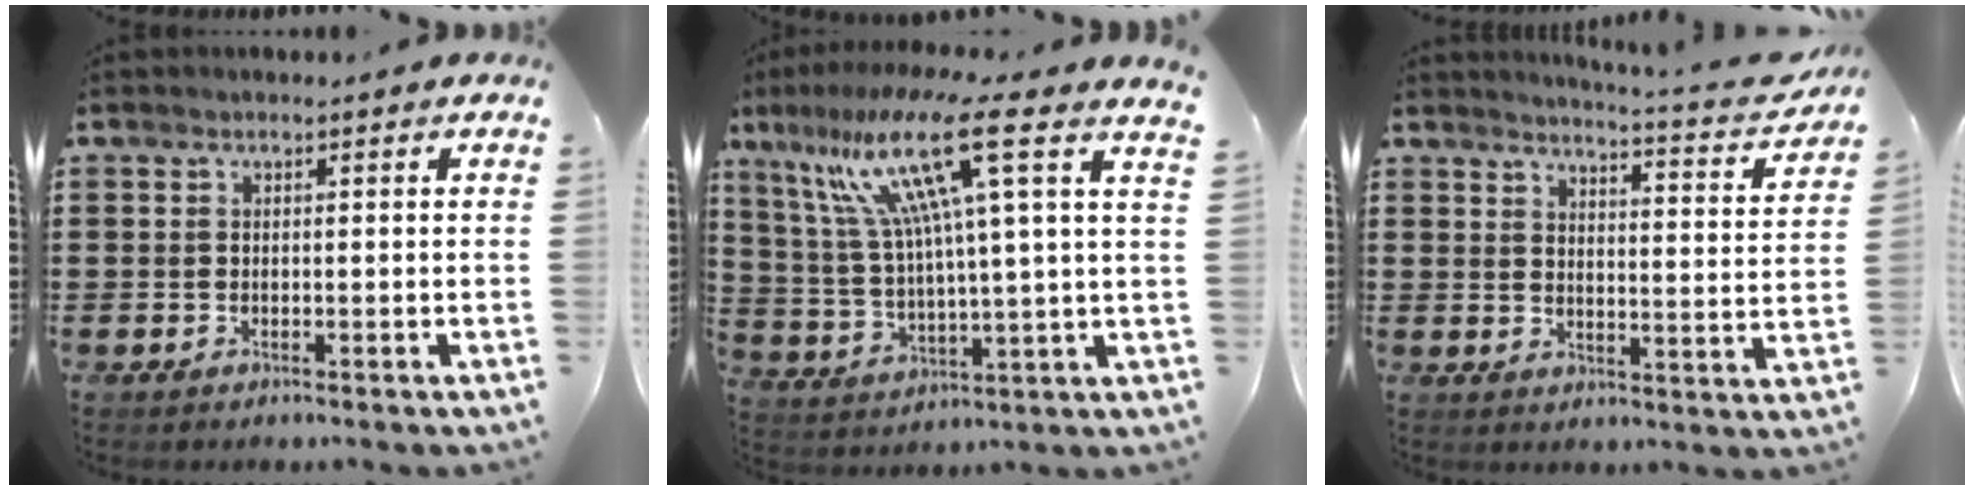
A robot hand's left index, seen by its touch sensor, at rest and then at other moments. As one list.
[{"total": 15.6, "force": [8.4, 1.0, 13.1], "torque": [-0.287, -0.021, 0.125]}, {"total": 3.9, "force": [3.6, -0.3, 1.5], "torque": [-0.031, -0.035, 0.053]}]